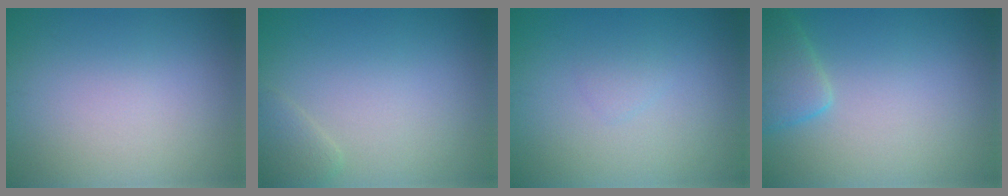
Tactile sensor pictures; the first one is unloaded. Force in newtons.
{"total": 1.3, "press": 1.3, "slide": 0.2}
{"total": 0.7, "press": 0.7, "slide": 0.1}
{"total": 2.8, "press": 2.7, "slide": 0.3}